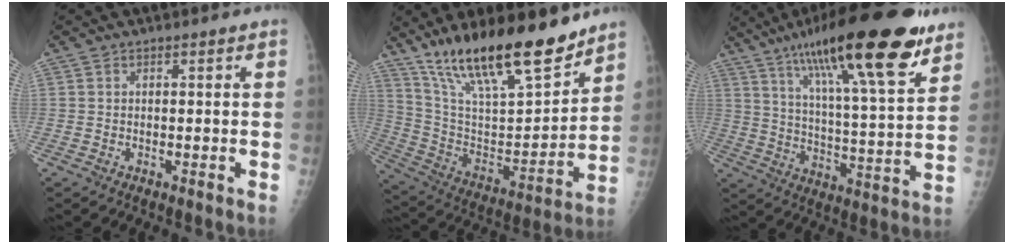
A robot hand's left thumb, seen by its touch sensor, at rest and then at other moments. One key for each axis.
{"total": 24.1, "fx": 17.7, "fy": 6.4, "fz": 15.0, "tx": -0.228, "ty": -0.077, "tz": 0.313}
{"total": 25.9, "fx": 16.2, "fy": 5.1, "fz": 19.5, "tx": -0.303, "ty": -0.045, "tz": 0.260}